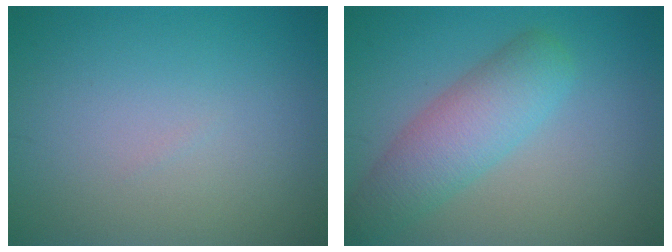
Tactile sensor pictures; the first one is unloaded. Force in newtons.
{"total": 5.1, "press": 5.1, "slide": 0.2}